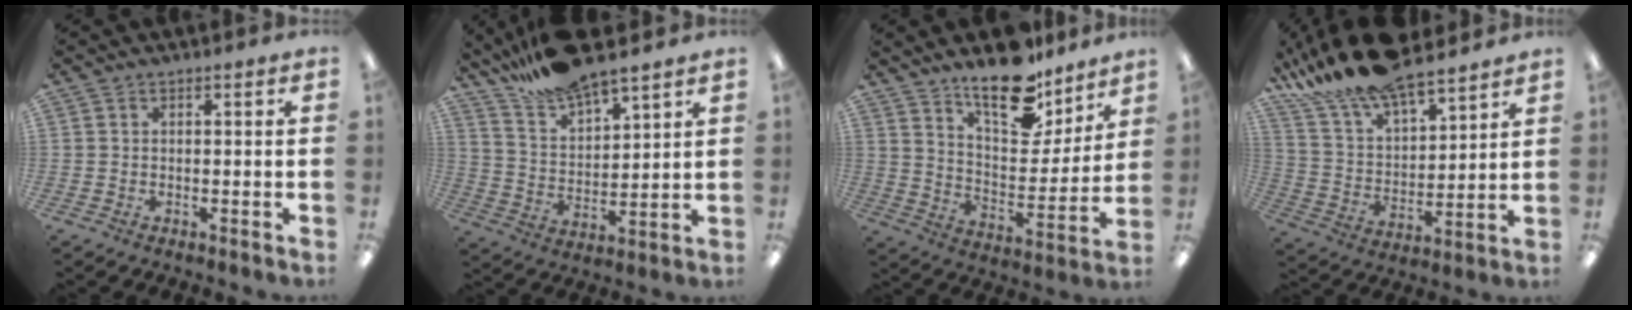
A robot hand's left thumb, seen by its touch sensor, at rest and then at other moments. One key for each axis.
{"total": 12.7, "fx": 11.5, "fy": 2.5, "fz": 4.8, "tx": -0.104, "ty": -0.071, "tz": 0.211}
{"total": 16.5, "fx": 13.5, "fy": 6.2, "fz": 7.1, "tx": -0.108, "ty": -0.098, "tz": 0.236}
{"total": 18.5, "fx": 15.7, "fy": 5.6, "fz": 8.1, "tx": -0.171, "ty": -0.091, "tz": 0.282}